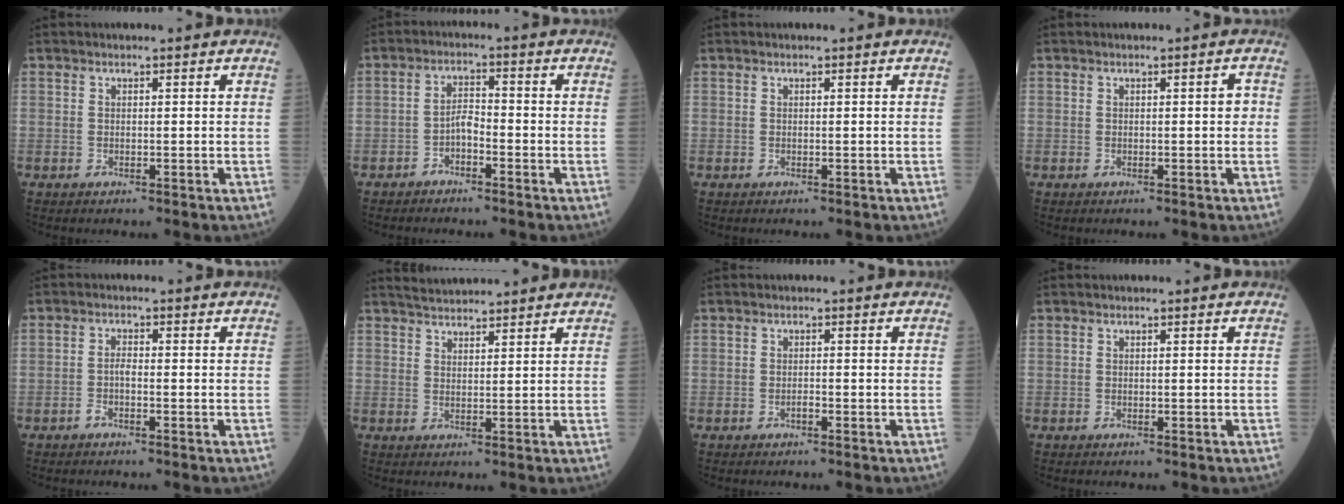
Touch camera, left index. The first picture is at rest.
{"total": 2.7, "force": [-1.8, 1.0, 1.8], "torque": [-0.030, 0.006, -0.036]}
{"total": 0.0}
{"total": 1.2, "force": [0.0, 0.4, 1.1], "torque": [-0.009, 0.003, 0.000]}
{"total": 1.7, "force": [-0.9, 0.4, 1.4], "torque": [-0.027, 0.002, -0.021]}
{"total": 5.5, "force": [5.3, 0.3, 1.5], "torque": [-0.029, 0.034, 0.085]}
{"total": 0.7, "force": [-0.6, 0.1, 0.4], "torque": [-0.006, 0.001, -0.010]}
{"total": 0.0}